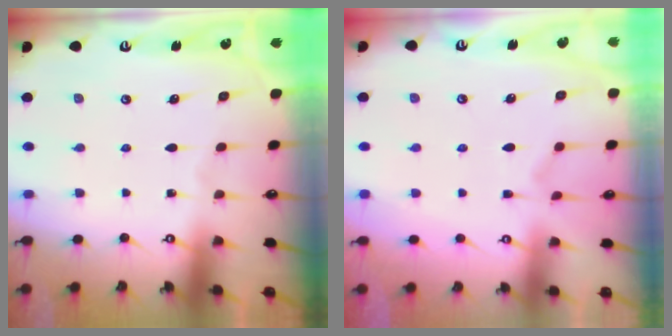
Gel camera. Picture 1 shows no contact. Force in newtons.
{"total": 1.1, "press": 0.3, "slide": 1.0}